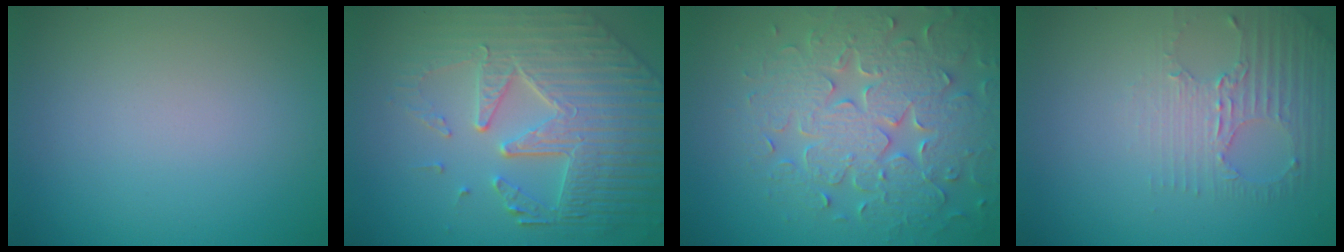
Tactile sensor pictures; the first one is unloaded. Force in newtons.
{"total": 8.1, "press": 6.0, "slide": 5.5}
{"total": 7.7, "press": 6.1, "slide": 4.7}
{"total": 2.9, "press": 2.3, "slide": 1.8}